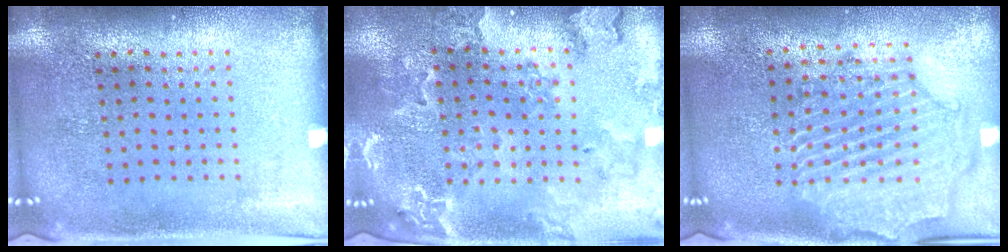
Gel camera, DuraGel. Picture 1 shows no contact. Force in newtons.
{"total": 1.8, "press": 1.8, "slide": 0.2}
{"total": 2.4, "press": 2.2, "slide": 0.8}